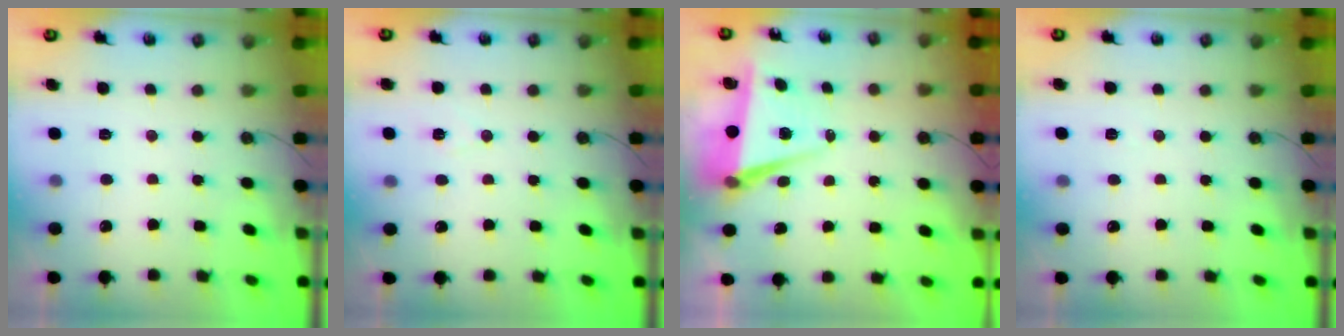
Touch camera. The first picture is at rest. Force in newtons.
{"total": 6.0, "press": 4.0, "slide": 4.4}
{"total": 5.8, "press": 4.6, "slide": 3.6}
{"total": 2.9, "press": 2.2, "slide": 1.9}